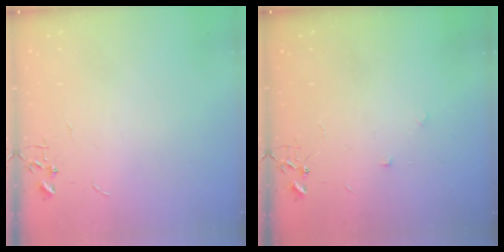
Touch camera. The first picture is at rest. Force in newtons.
{"total": 5.1, "press": 4.9, "slide": 1.7}